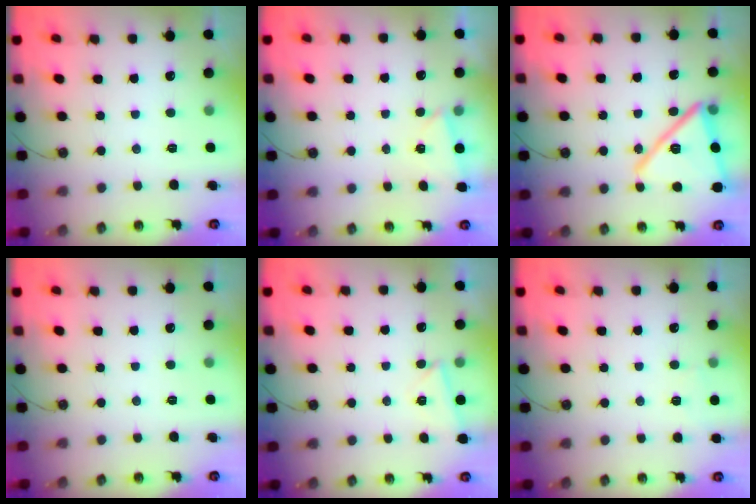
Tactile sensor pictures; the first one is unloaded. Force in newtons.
{"total": 0.6, "press": 0.0, "slide": 0.6}
{"total": 20.3, "press": 20.2, "slide": 1.9}
{"total": 0.0}
{"total": 3.6, "press": 2.7, "slide": 2.4}
{"total": 3.6, "press": 2.5, "slide": 2.6}